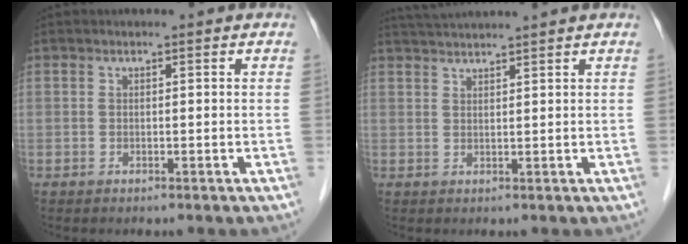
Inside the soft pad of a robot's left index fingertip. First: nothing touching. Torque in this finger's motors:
{"motor_torque": [-0.35, -0.87, 0.50, 0.14]}